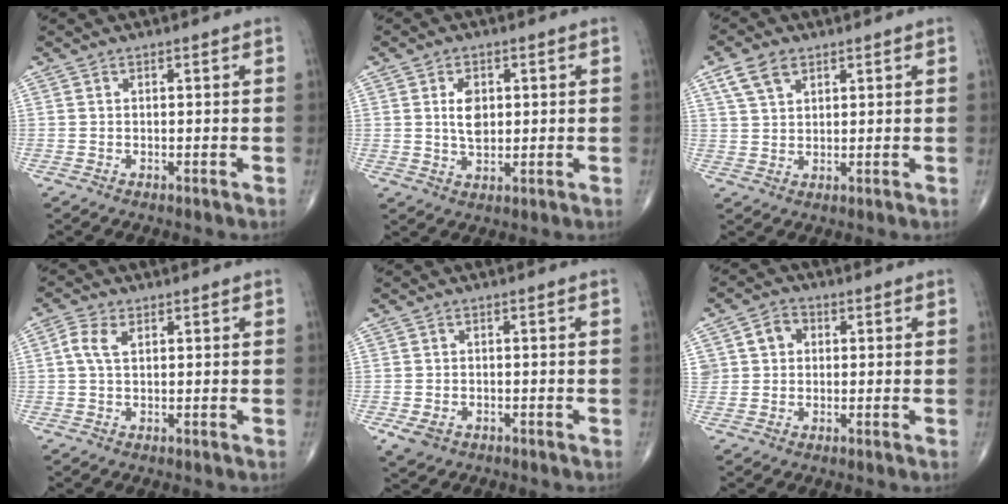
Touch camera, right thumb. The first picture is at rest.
{"total": 5.0, "force": [1.0, 3.1, 3.7], "torque": [-0.056, -0.009, 0.020]}
{"total": 5.4, "force": [2.9, 3.3, 3.1], "torque": [-0.053, -0.005, 0.060]}
{"total": 3.6, "force": [1.1, 2.0, 2.7], "torque": [-0.067, 0.010, 0.019]}
{"total": 3.4, "force": [-1.3, 2.4, 1.9], "torque": [-0.035, 0.000, -0.015]}
{"total": 4.7, "force": [1.1, 4.1, 2.2], "torque": [-0.015, 0.007, 0.015]}